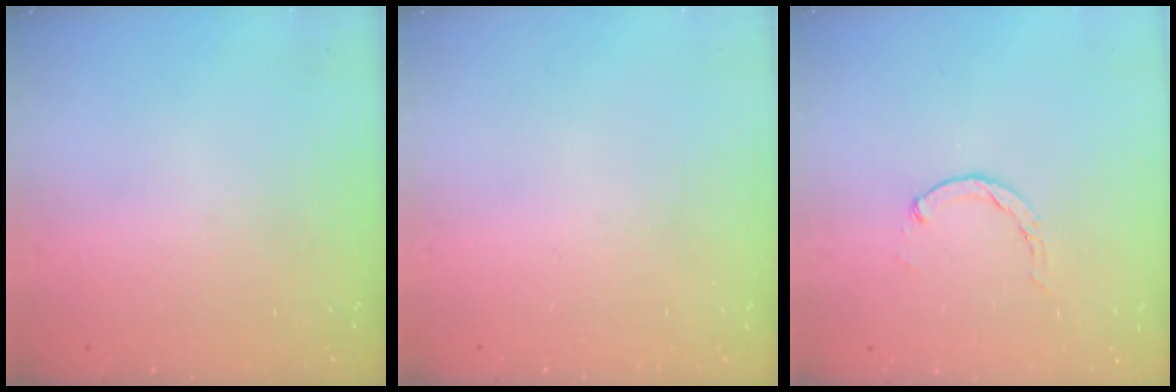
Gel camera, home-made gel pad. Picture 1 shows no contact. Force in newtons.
{"total": 0.0}
{"total": 0.0}